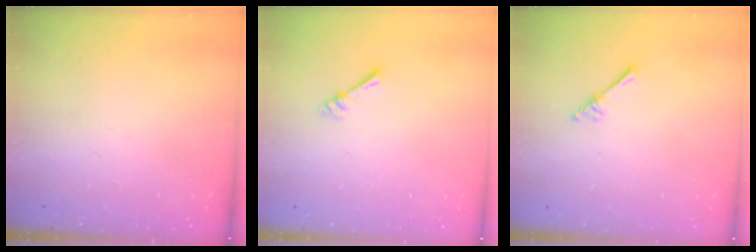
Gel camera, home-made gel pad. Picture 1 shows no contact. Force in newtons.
{"total": 2.4, "press": 2.4, "slide": 0.2}
{"total": 2.3, "press": 2.3, "slide": 0.2}